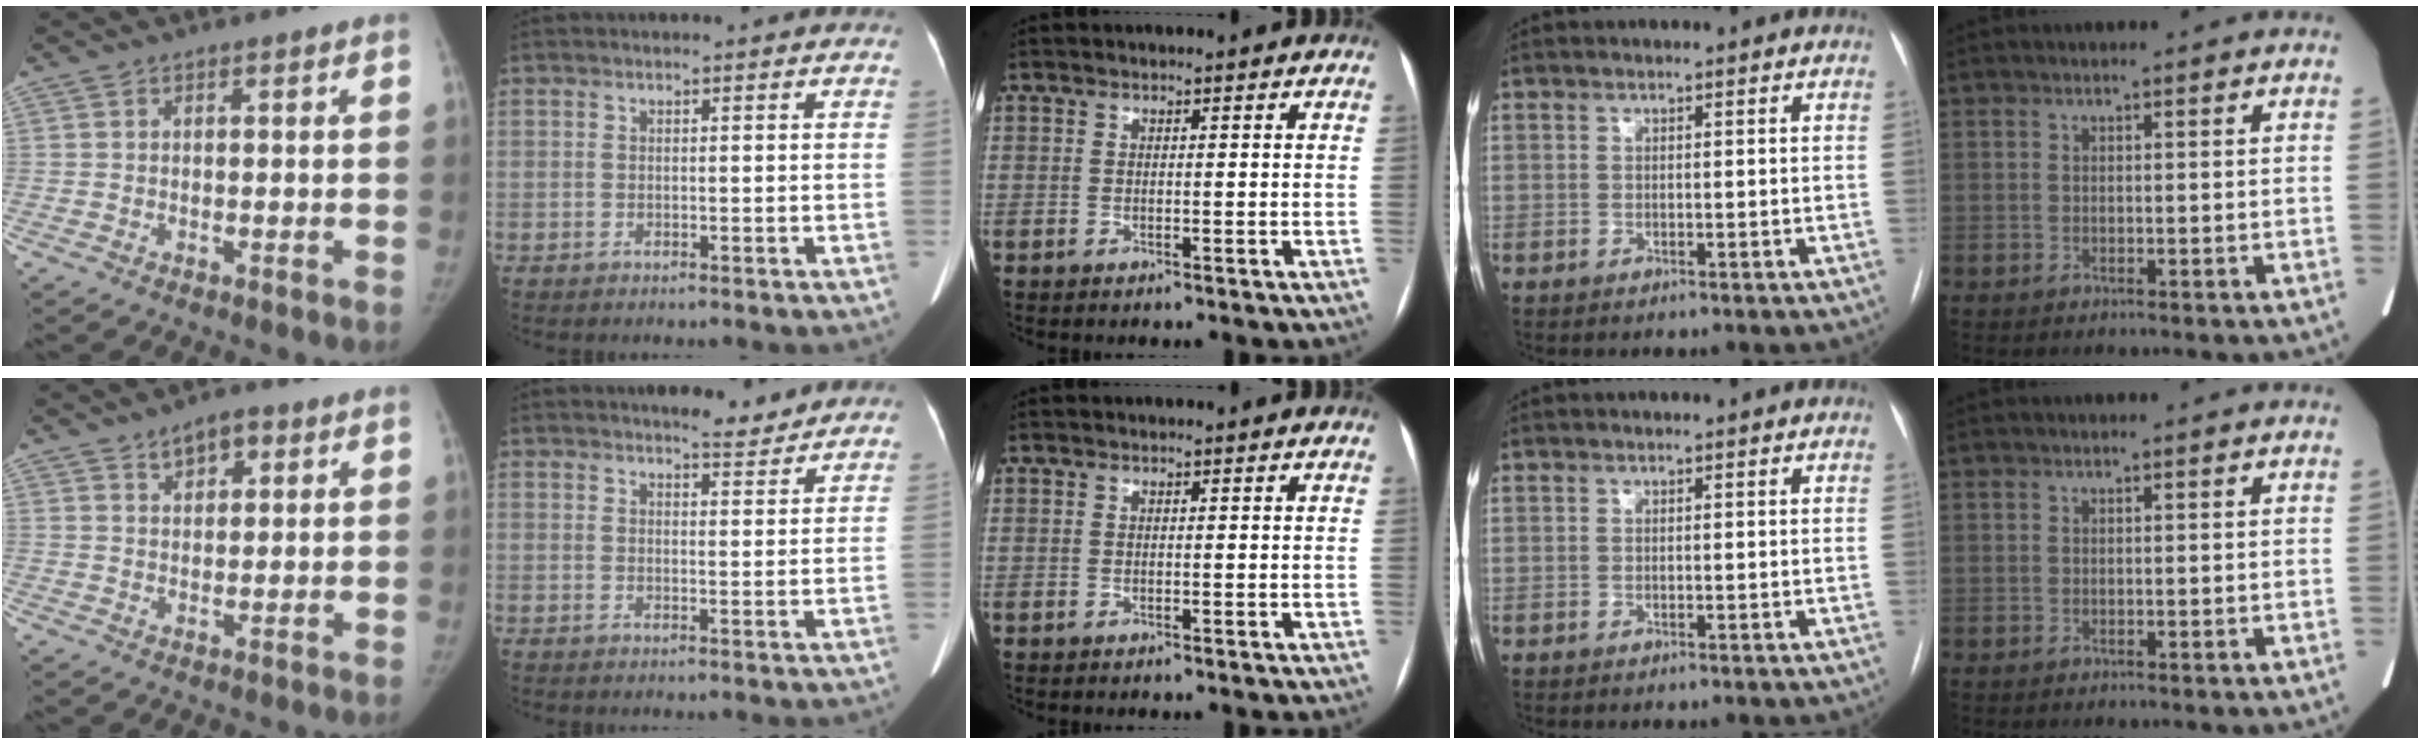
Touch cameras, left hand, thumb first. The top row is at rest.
{"thumb": {"total": 4.3, "force": [2.4, 2.4, 2.6], "torque": [-0.020, -0.008, 0.037]}, "index": {"total": 3.9, "force": [3.6, 0.7, 1.2], "torque": [-0.020, -0.004, 0.047]}}